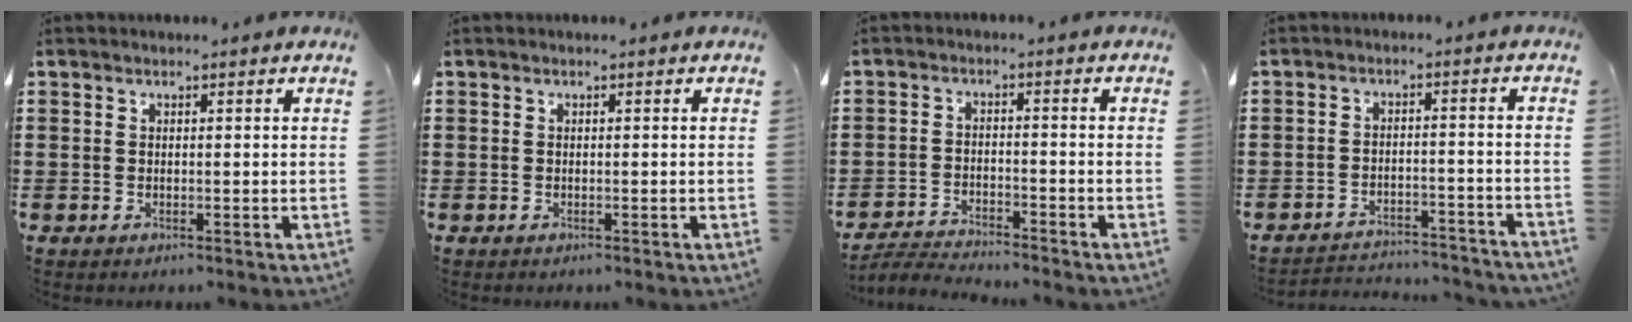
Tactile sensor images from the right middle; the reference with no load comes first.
{"total": 0.0}
{"total": 3.2, "force": [-3.2, 0.1, 0.4], "torque": [-0.019, -0.001, -0.071]}
{"total": 3.3, "force": [-3.3, 0.2, 0.5], "torque": [-0.014, 0.001, -0.069]}